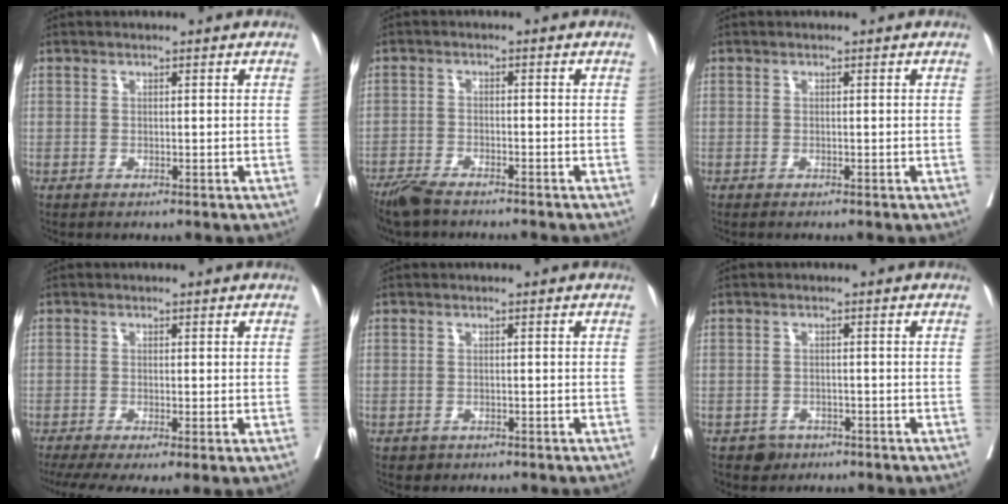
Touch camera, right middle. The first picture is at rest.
{"total": 6.3, "force": [-5.5, 1.0, 2.9], "torque": [-0.047, -0.014, -0.096]}
{"total": 1.1, "force": [-1.0, -0.1, 0.5], "torque": [-0.004, 0.000, -0.014]}
{"total": 9.0, "force": [-5.2, 2.9, 6.8], "torque": [-0.125, -0.019, -0.086]}
{"total": 1.1, "force": [-0.6, 0.9, 0.1], "torque": [-0.006, 0.002, -0.006]}
{"total": 2.3, "force": [-1.5, 1.8, 0.0], "torque": [-0.002, 0.008, -0.022]}